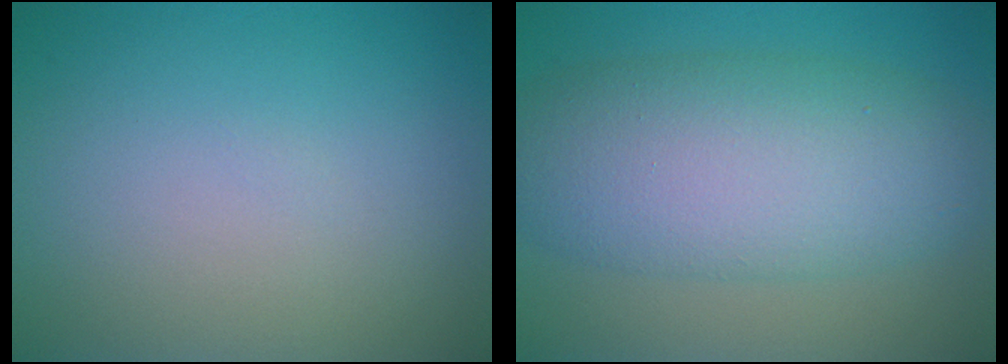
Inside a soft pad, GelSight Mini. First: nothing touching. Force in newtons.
{"total": 9.0, "press": 9.0, "slide": 0.2}